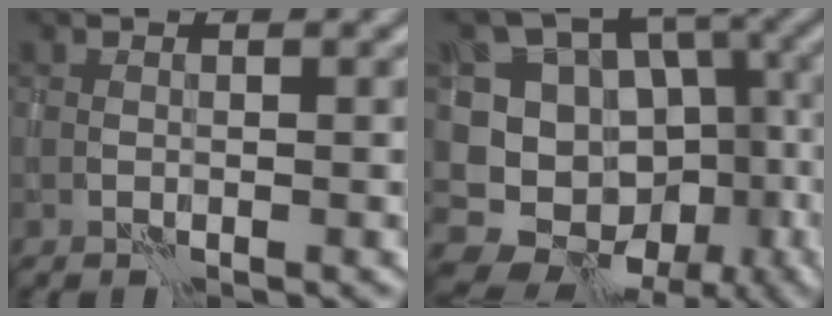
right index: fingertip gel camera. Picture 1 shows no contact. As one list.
[{"total": 16.0, "force": [-8.2, 13.1, 4.1], "torque": [-0.084, -0.031, -0.104]}]